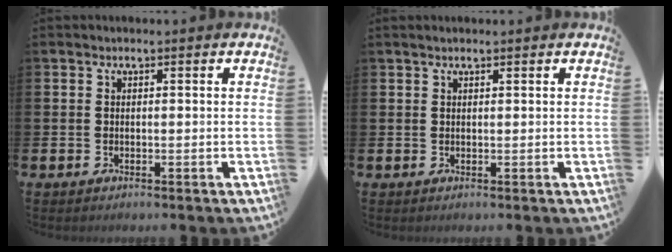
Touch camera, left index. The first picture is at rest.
{"total": 0.8, "force": [0.7, 0.1, 0.4], "torque": [-0.002, -0.001, 0.011]}